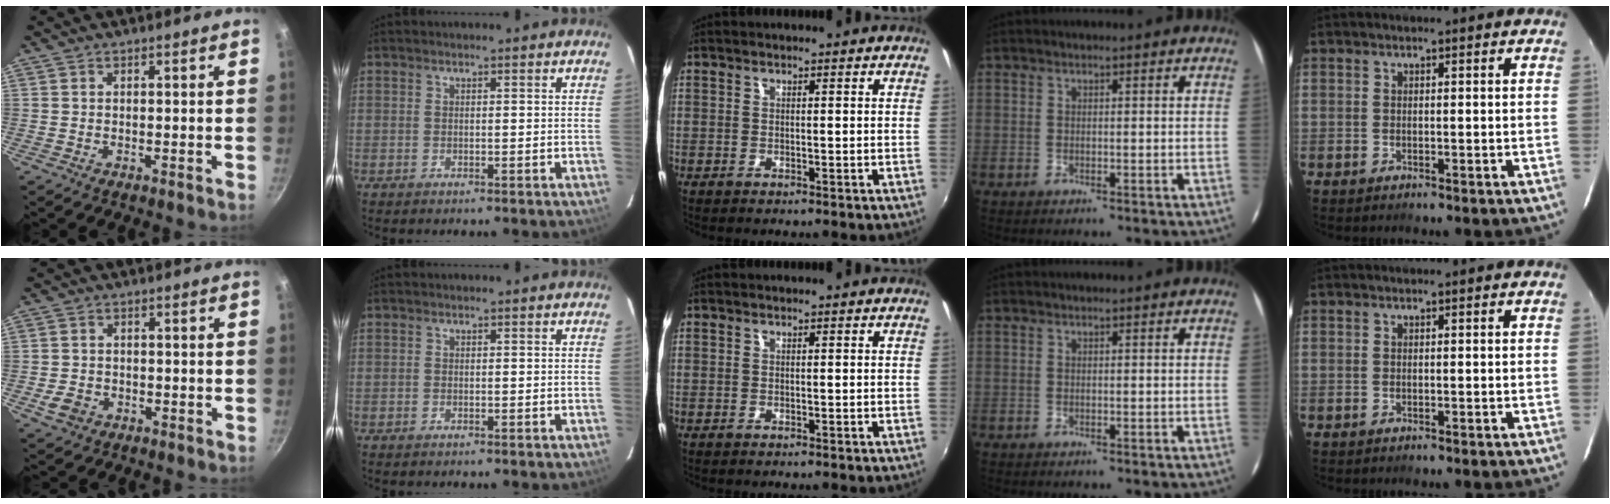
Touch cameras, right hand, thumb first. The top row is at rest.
{"thumb": {"total": 3.9, "force": [-1.6, 3.1, 1.8], "torque": [-0.032, 0.013, -0.027]}}